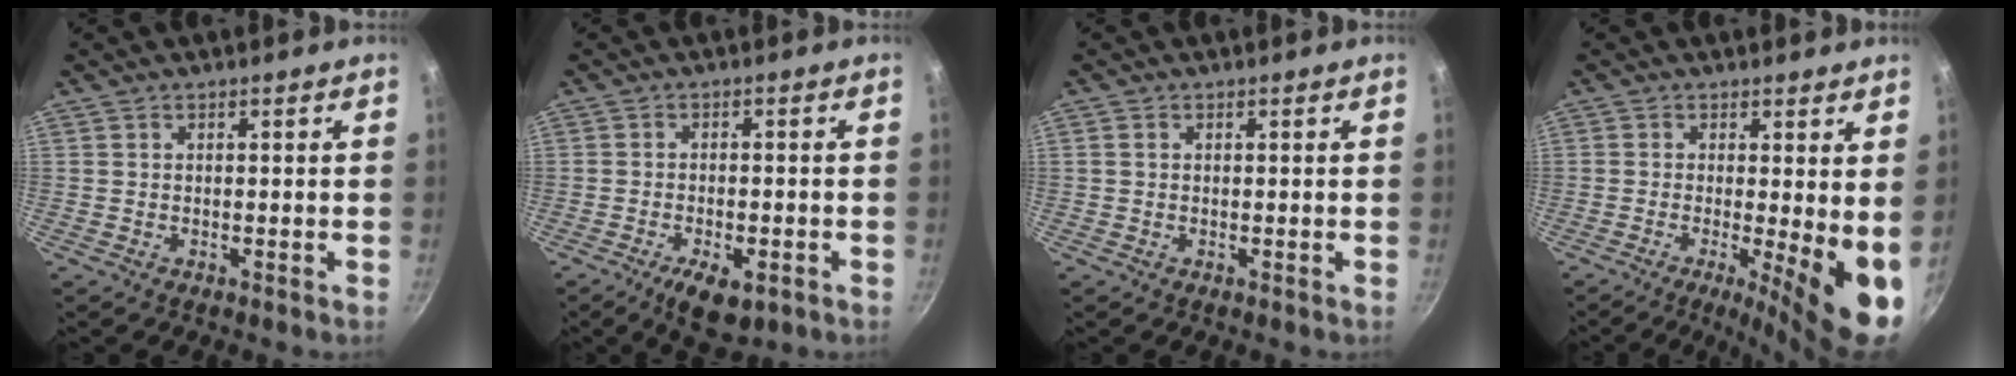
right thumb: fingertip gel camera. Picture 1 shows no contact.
{"total": 7.3, "force": [-3.4, 3.3, 5.5], "torque": [-0.082, 0.011, -0.046]}
{"total": 0.7, "force": [0.1, 0.6, 0.4], "torque": [-0.006, 0.004, 0.001]}
{"total": 10.9, "force": [-1.1, 2.8, 10.5], "torque": [-0.126, -0.017, -0.012]}